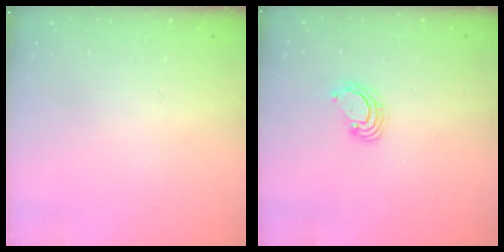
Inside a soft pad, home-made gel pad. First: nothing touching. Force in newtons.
{"total": 3.9, "press": 3.8, "slide": 0.4}